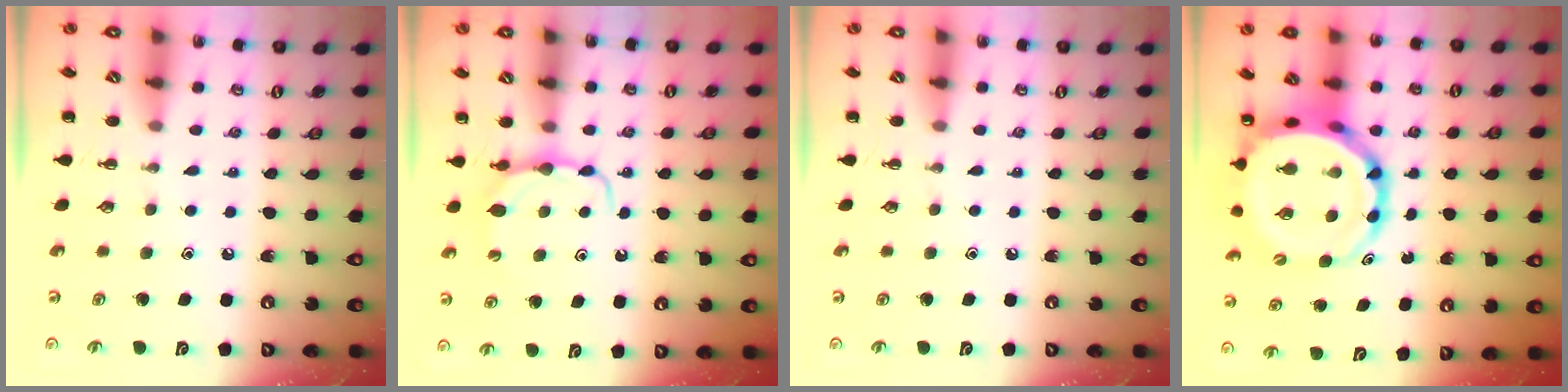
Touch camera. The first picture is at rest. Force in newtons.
{"total": 6.6, "press": 6.6, "slide": 0.3}
{"total": 0.0}
{"total": 11.7, "press": 11.2, "slide": 3.3}